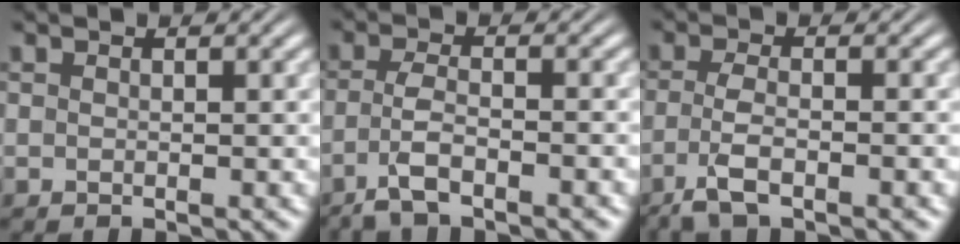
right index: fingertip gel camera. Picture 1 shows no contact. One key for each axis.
{"total": 3.7, "fx": -2.4, "fy": 1.0, "fz": 2.6, "tx": -0.056, "ty": -0.007, "tz": -0.039}
{"total": 3.4, "fx": -2.1, "fy": 0.7, "fz": 2.6, "tx": -0.059, "ty": -0.011, "tz": -0.030}